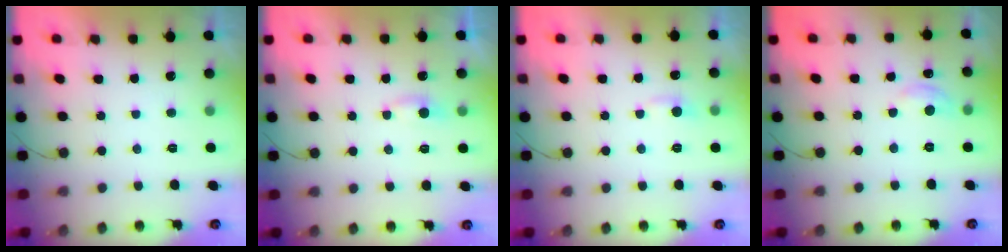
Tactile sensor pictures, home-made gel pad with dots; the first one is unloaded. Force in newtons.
{"total": 3.7, "press": 3.6, "slide": 0.5}
{"total": 3.6, "press": 3.6, "slide": 0.5}
{"total": 6.2, "press": 6.2, "slide": 0.5}